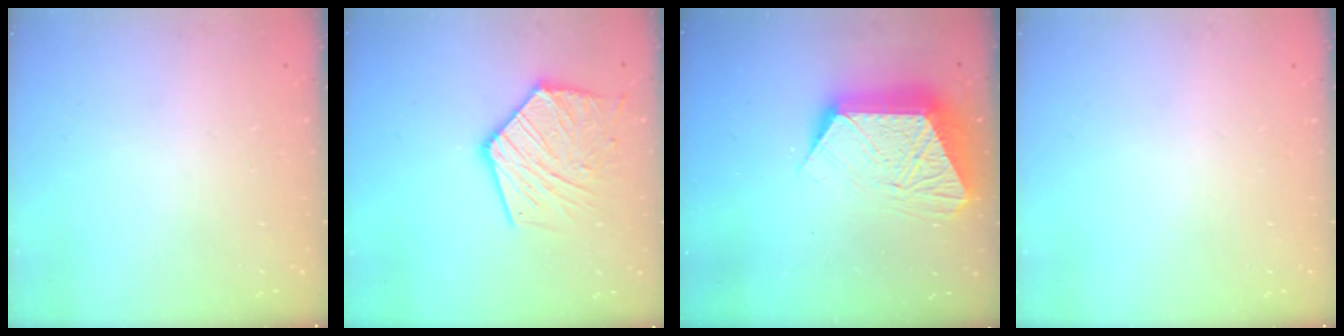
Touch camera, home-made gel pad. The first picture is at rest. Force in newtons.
{"total": 17.4, "press": 17.4, "slide": 1.7}
{"total": 17.7, "press": 17.6, "slide": 1.6}
{"total": 0.0}